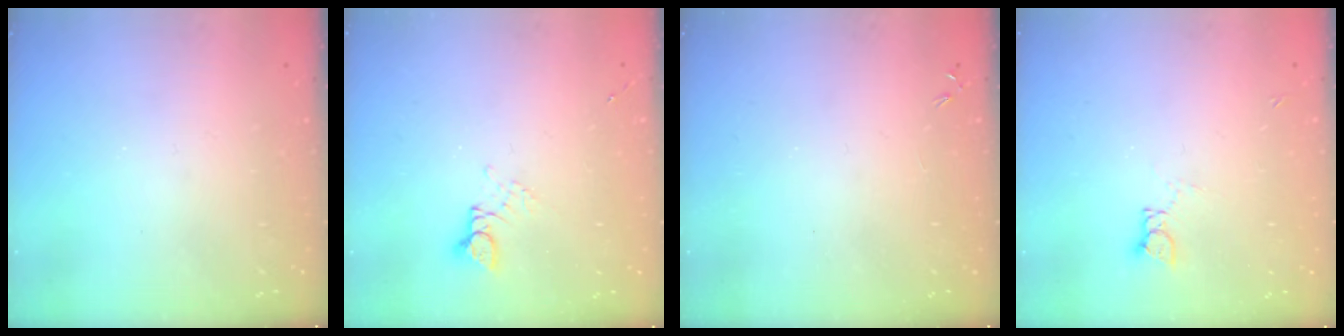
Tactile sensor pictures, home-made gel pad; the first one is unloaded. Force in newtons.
{"total": 2.7, "press": 2.6, "slide": 0.2}
{"total": 0.0}
{"total": 3.1, "press": 3.1, "slide": 0.3}